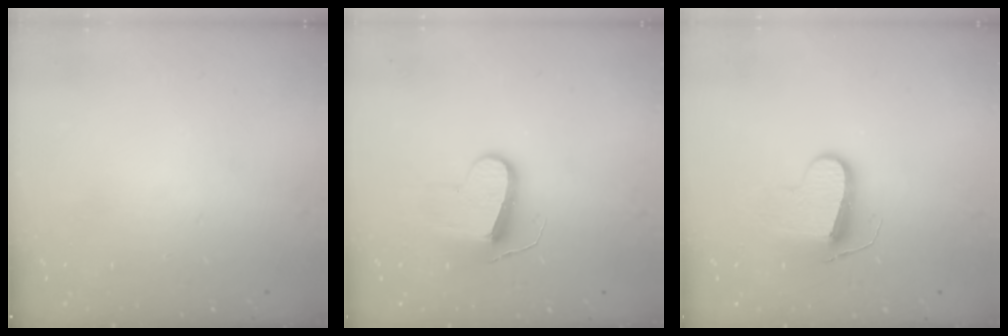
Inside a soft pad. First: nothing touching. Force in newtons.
{"total": 9.9, "press": 9.8, "slide": 0.8}
{"total": 9.1, "press": 9.1, "slide": 0.2}